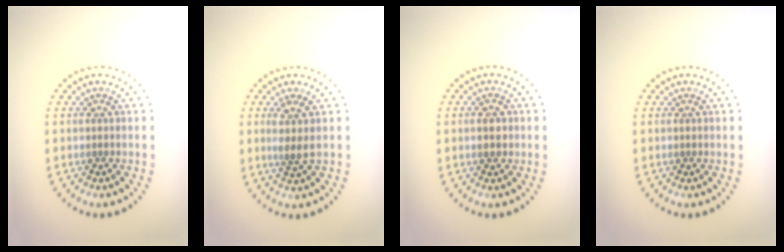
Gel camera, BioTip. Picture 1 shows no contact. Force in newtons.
{"total": 2.0, "press": 1.5, "slide": 1.2}
{"total": 2.0, "press": 2.0, "slide": 0.1}
{"total": 0.0}